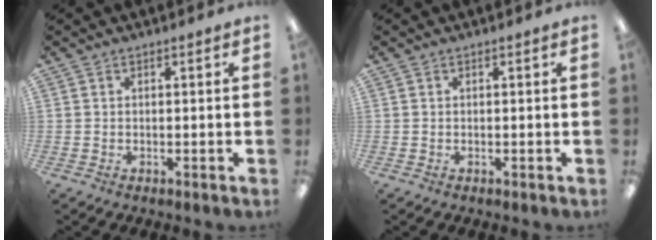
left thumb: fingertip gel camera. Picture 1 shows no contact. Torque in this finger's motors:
{"motor_torque": [0.00, 0.00, 0.00, 0.00, 0.00]}